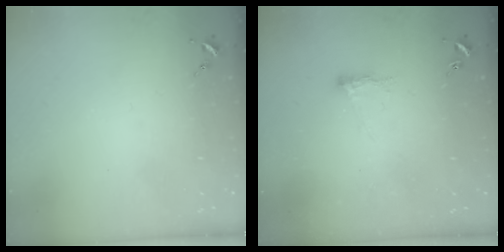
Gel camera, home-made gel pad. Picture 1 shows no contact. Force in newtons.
{"total": 5.7, "press": 5.6, "slide": 0.9}